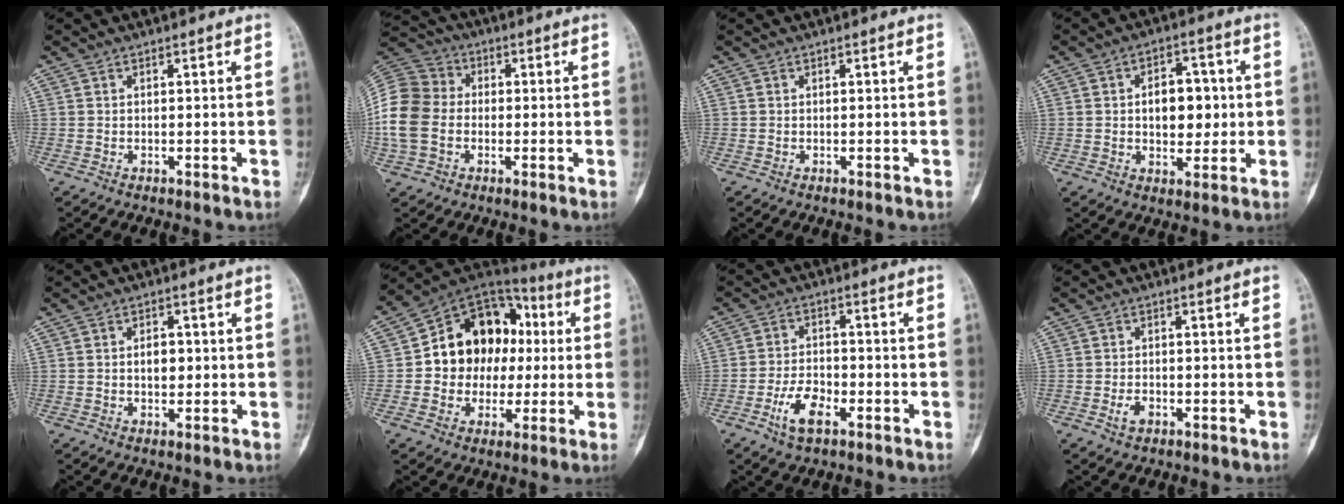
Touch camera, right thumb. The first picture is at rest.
{"total": 14.1, "force": [-1.3, 11.1, 8.6], "torque": [-0.178, 0.031, -0.032]}
{"total": 0.0}
{"total": 9.0, "force": [0.5, 5.9, 6.8], "torque": [-0.056, 0.006, 0.008]}
{"total": 3.3, "force": [0.1, 2.1, 2.5], "torque": [-0.019, 0.000, 0.002]}
{"total": 17.4, "force": [0.8, 14.4, 9.8], "torque": [-0.096, 0.037, 0.014]}
{"total": 7.0, "force": [-3.3, 3.4, 5.1], "torque": [-0.091, 0.017, -0.061]}
{"total": 2.5, "force": [-1.0, 1.6, 1.7], "torque": [-0.029, 0.004, -0.015]}